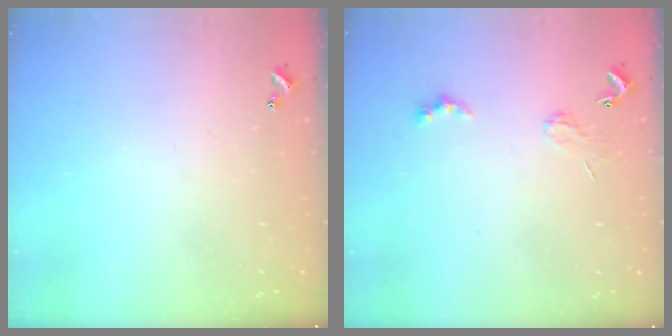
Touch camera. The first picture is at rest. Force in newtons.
{"total": 2.0, "press": 1.9, "slide": 0.4}